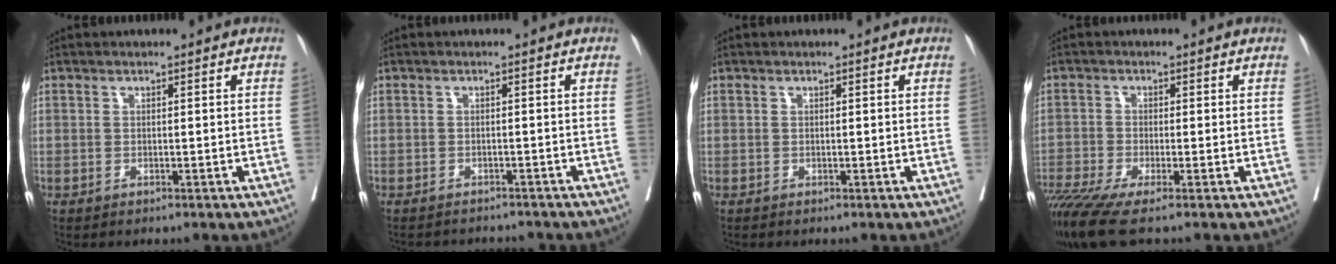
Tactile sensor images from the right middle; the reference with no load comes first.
{"total": 5.6, "force": [-5.4, 1.2, 0.6], "torque": [-0.002, -0.001, -0.067]}
{"total": 0.0}
{"total": 7.3, "force": [-5.3, 0.3, 5.0], "torque": [-0.091, -0.018, -0.099]}